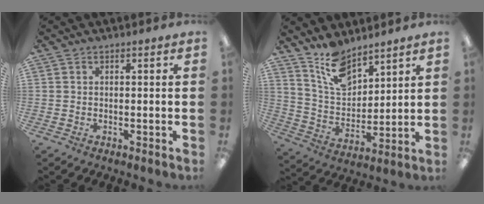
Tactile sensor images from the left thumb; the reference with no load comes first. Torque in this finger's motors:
{"motor_torque": [-0.01, 0.29, -0.46, 0.09, 0.09]}